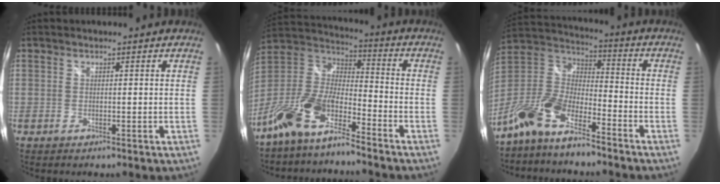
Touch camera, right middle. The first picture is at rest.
{"total": 12.8, "force": [-9.3, 3.8, 7.9], "torque": [-0.170, 0.001, -0.188]}
{"total": 14.4, "force": [-10.0, 5.0, 9.0], "torque": [-0.199, -0.004, -0.198]}